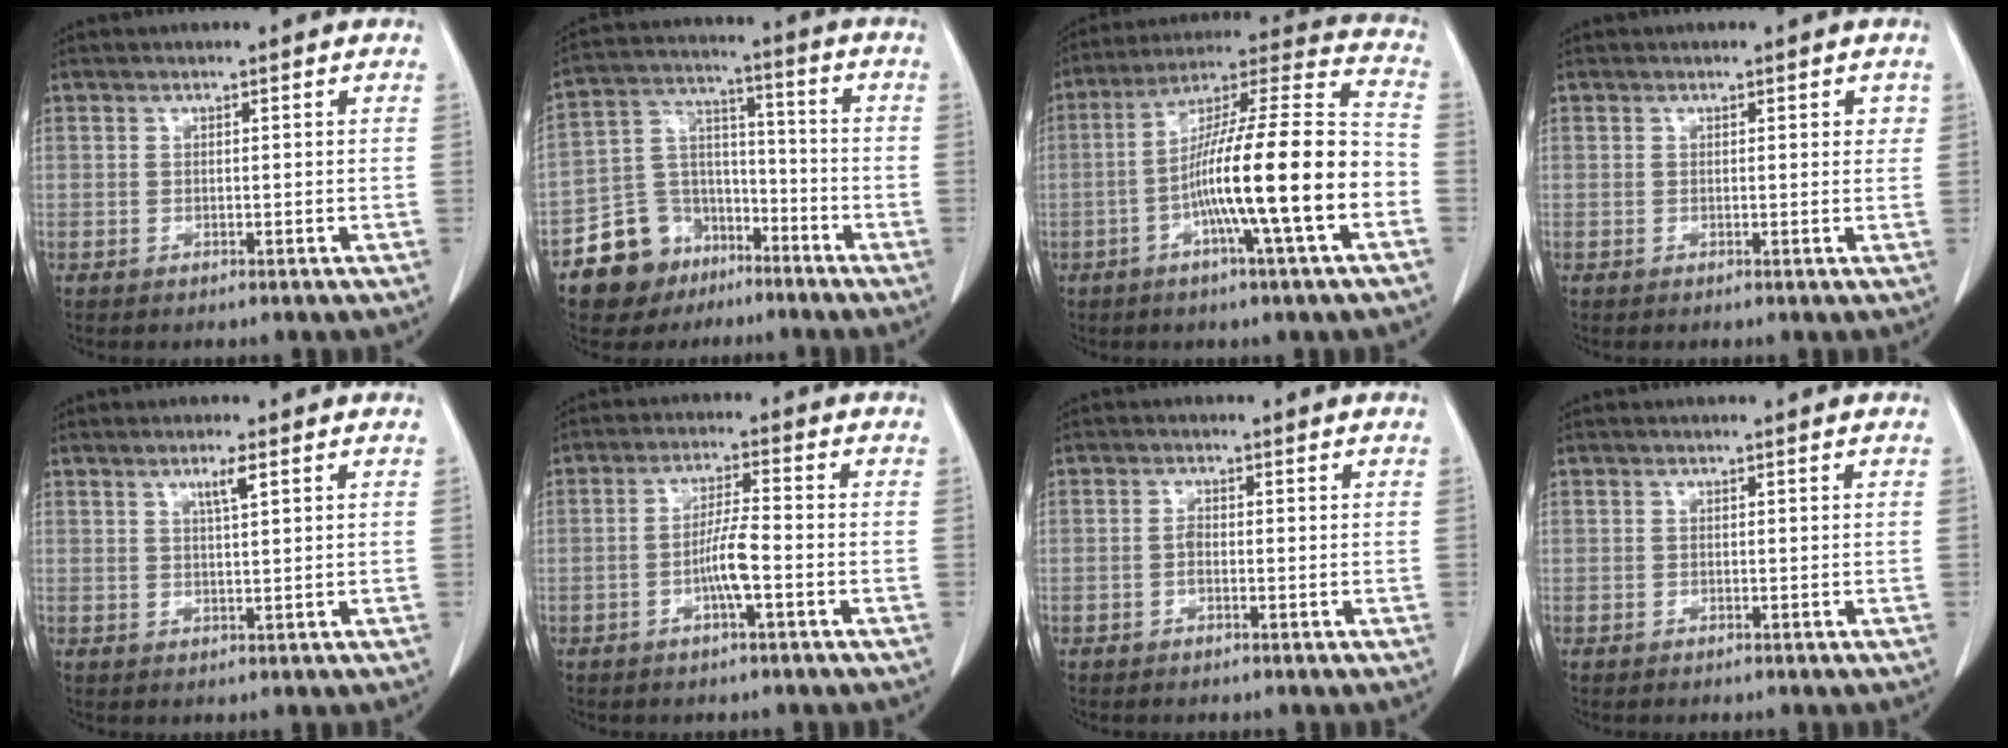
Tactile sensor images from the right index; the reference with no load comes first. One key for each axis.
{"total": 11.3, "fx": -7.0, "fy": 8.5, "fz": 2.5, "tx": -0.051, "ty": 0.056, "tz": -0.114}
{"total": 18.6, "fx": -5.2, "fy": 0.1, "fz": 17.8, "tx": -0.294, "ty": 0.011, "tz": -0.091}
{"total": 1.3, "fx": 0.5, "fy": 0.7, "fz": 1.0, "tx": -0.007, "ty": 0.000, "tz": 0.004}
{"total": 2.5, "fx": 1.3, "fy": -0.1, "fz": 2.1, "tx": -0.040, "ty": -0.002, "tz": 0.023}
{"total": 4.8, "fx": -1.5, "fy": 0.2, "fz": 4.5, "tx": -0.091, "ty": 0.006, "tz": -0.029}
{"total": 1.1, "fx": -0.3, "fy": 0.5, "fz": 0.9, "tx": -0.017, "ty": 0.005, "tz": -0.006}
{"total": 0.0}